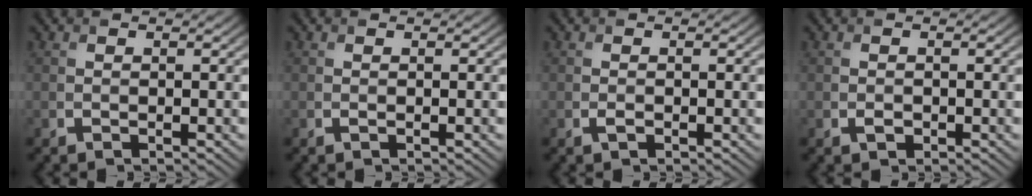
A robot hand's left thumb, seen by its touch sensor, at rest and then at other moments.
{"total": 0.0}
{"total": 0.7, "force": [-0.3, 0.4, 0.5], "torque": [-0.011, -0.002, -0.005]}
{"total": 0.9, "force": [-0.4, 0.6, 0.5], "torque": [-0.007, -0.004, -0.007]}